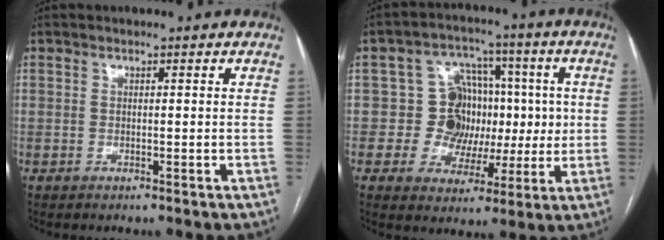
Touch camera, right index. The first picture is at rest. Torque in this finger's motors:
{"motor_torque": [0.12, -0.02, 0.09, 0.01]}